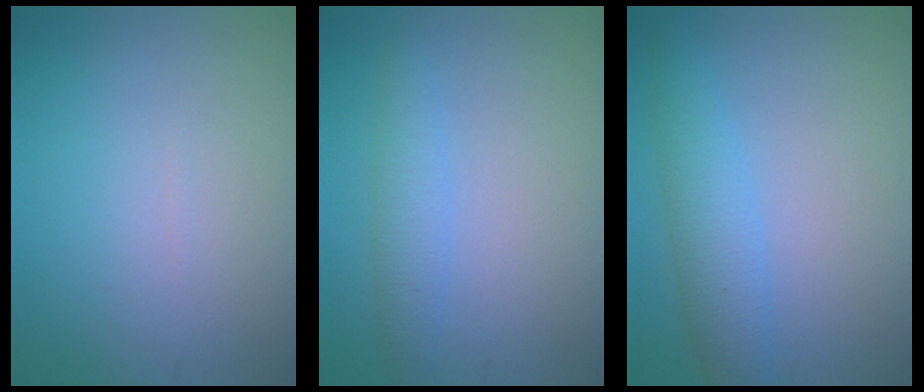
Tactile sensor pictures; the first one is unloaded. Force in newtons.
{"total": 2.2, "press": 2.2, "slide": 0.2}
{"total": 3.5, "press": 3.5, "slide": 0.0}